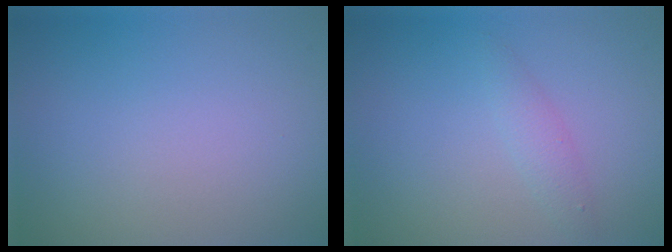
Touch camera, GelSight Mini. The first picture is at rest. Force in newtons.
{"total": 1.4, "press": 1.4, "slide": 0.0}